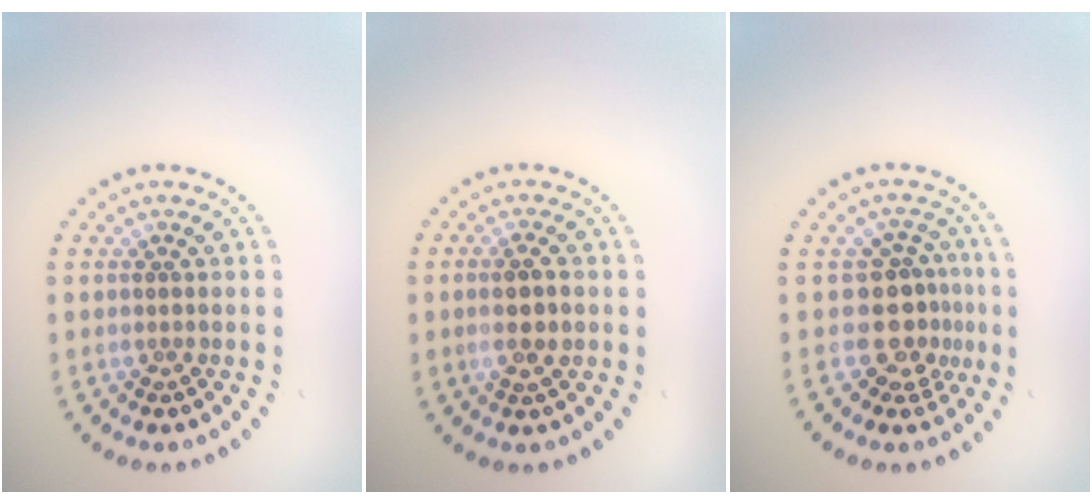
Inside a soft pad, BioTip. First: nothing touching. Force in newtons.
{"total": 2.6, "press": 2.5, "slide": 0.8}
{"total": 3.6, "press": 2.7, "slide": 2.4}